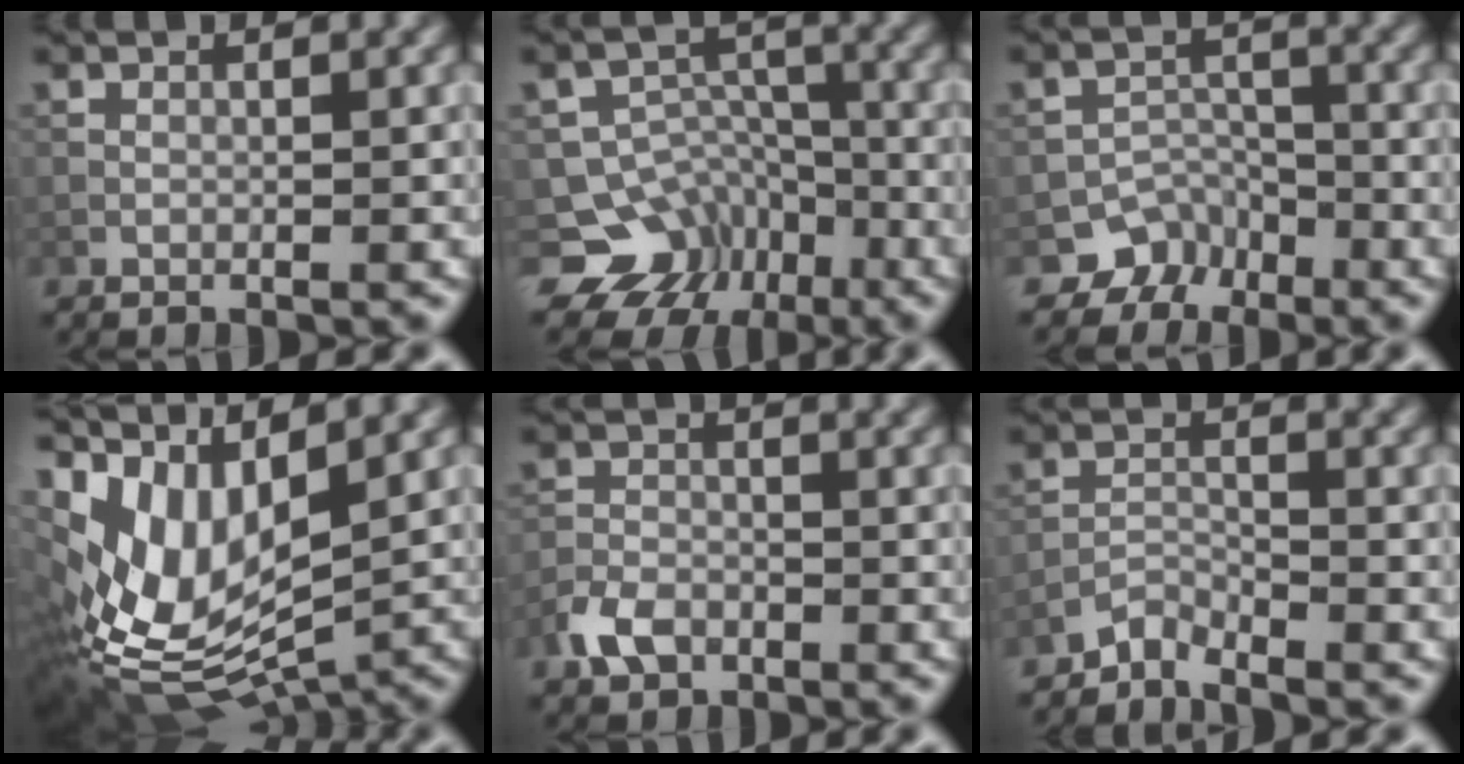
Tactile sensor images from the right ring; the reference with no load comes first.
{"total": 7.9, "force": [-5.2, 5.7, 1.3], "torque": [-0.002, 0.004, -0.072]}
{"total": 3.8, "force": [-2.7, 2.7, 0.3], "torque": [0.013, -0.001, -0.038]}
{"total": 11.4, "force": [1.9, 5.9, 9.6], "torque": [-0.216, -0.017, 0.059]}
{"total": 3.0, "force": [-1.8, 1.9, 1.3], "torque": [-0.027, 0.000, -0.044]}
{"total": 1.8, "force": [-1.8, 0.4, 0.2], "torque": [-0.002, 0.007, -0.040]}